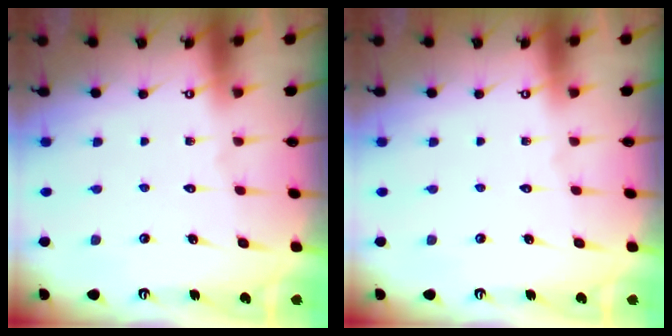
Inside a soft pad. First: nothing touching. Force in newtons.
{"total": 0.0}